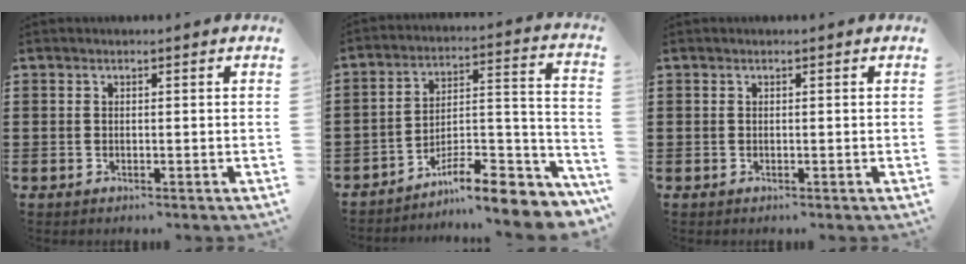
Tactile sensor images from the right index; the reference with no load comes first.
{"total": 8.4, "force": [-6.5, 2.3, 5.0], "torque": [-0.071, 0.012, -0.121]}
{"total": 0.0}